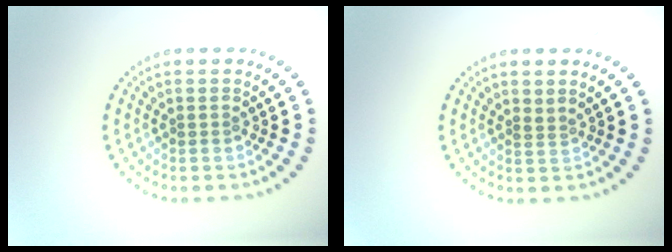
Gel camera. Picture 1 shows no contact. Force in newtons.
{"total": 0.5, "press": 0.1, "slide": 0.5}